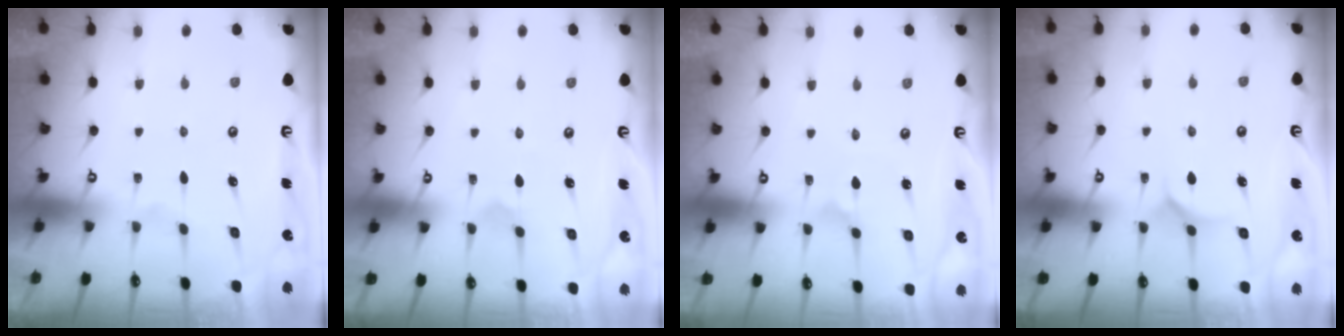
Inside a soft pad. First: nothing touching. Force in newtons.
{"total": 2.5, "press": 2.5, "slide": 0.5}
{"total": 1.4, "press": 1.4, "slide": 0.4}
{"total": 5.1, "press": 5.1, "slide": 0.5}